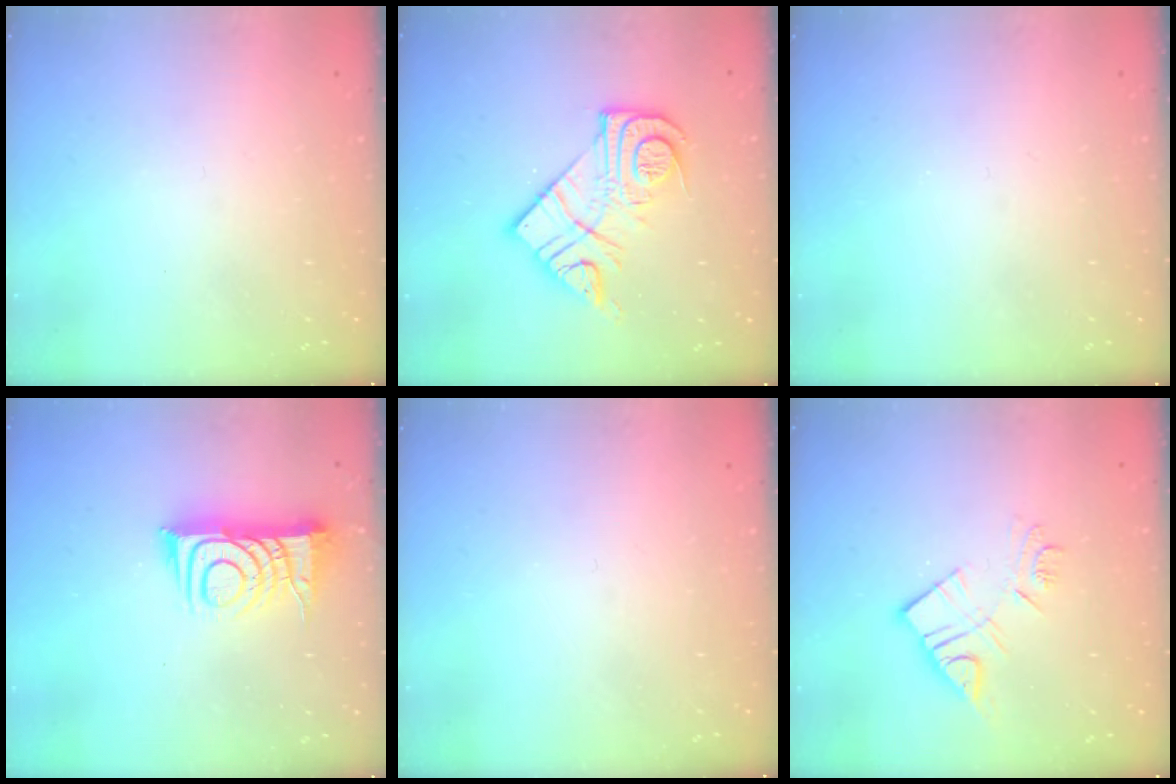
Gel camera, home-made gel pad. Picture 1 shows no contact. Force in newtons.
{"total": 14.9, "press": 14.8, "slide": 1.1}
{"total": 0.0}
{"total": 12.0, "press": 11.9, "slide": 1.0}
{"total": 0.0}
{"total": 11.4, "press": 11.4, "slide": 0.9}